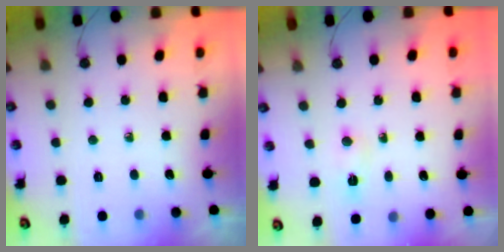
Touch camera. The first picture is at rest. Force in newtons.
{"total": 2.4, "press": 2.2, "slide": 1.0}